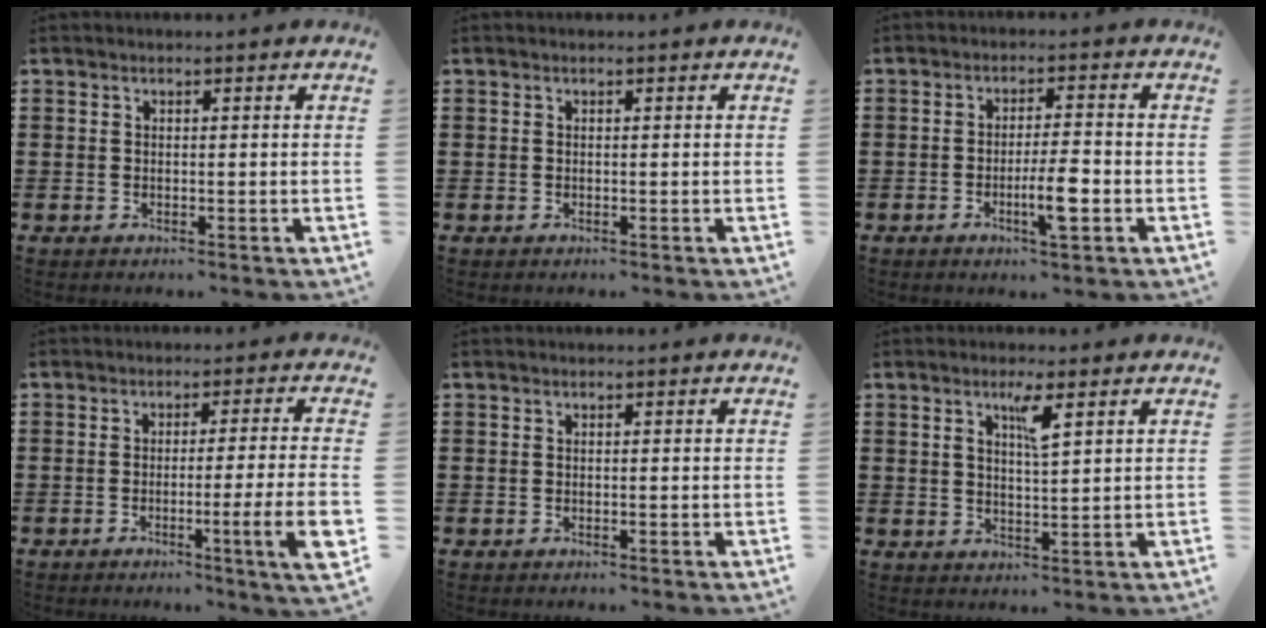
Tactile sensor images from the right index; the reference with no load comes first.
{"total": 0.0}
{"total": 5.8, "force": [-2.1, 0.9, 5.4], "torque": [-0.100, -0.008, -0.038]}
{"total": 8.1, "force": [-2.3, -0.2, 7.8], "torque": [-0.119, -0.018, -0.038]}
{"total": 0.0}
{"total": 3.6, "force": [1.8, 0.5, 3.1], "torque": [-0.059, 0.000, 0.027]}